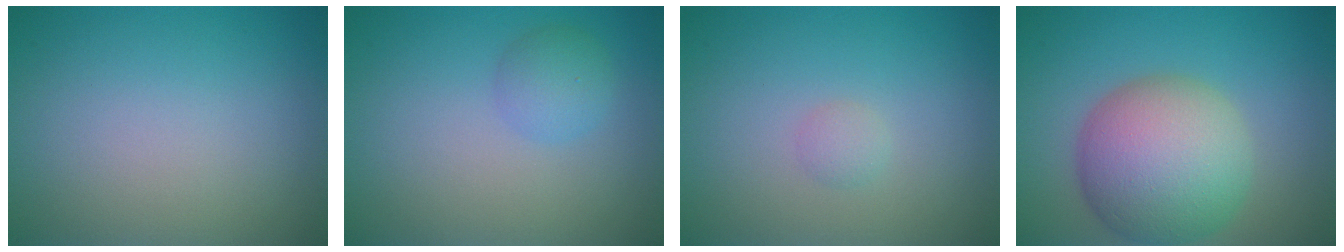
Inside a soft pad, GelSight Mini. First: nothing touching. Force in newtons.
{"total": 2.0, "press": 2.0, "slide": 0.1}
{"total": 0.9, "press": 0.9, "slide": 0.0}
{"total": 9.4, "press": 9.3, "slide": 0.2}